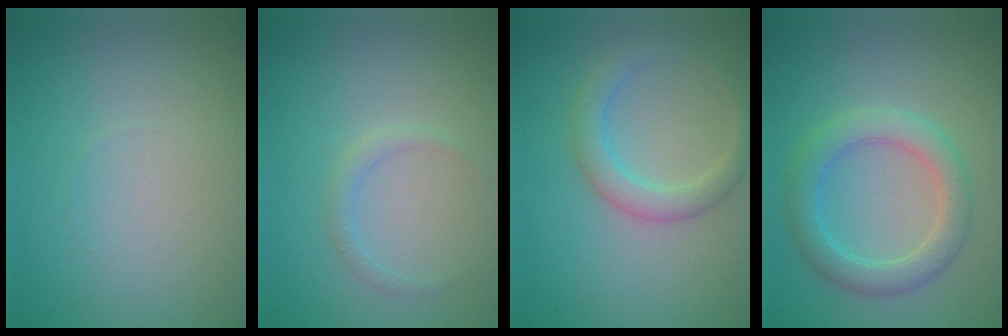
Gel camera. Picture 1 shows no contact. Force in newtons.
{"total": 1.0, "press": 1.0, "slide": 0.0}
{"total": 2.8, "press": 2.8, "slide": 0.1}
{"total": 3.9, "press": 3.9, "slide": 0.2}